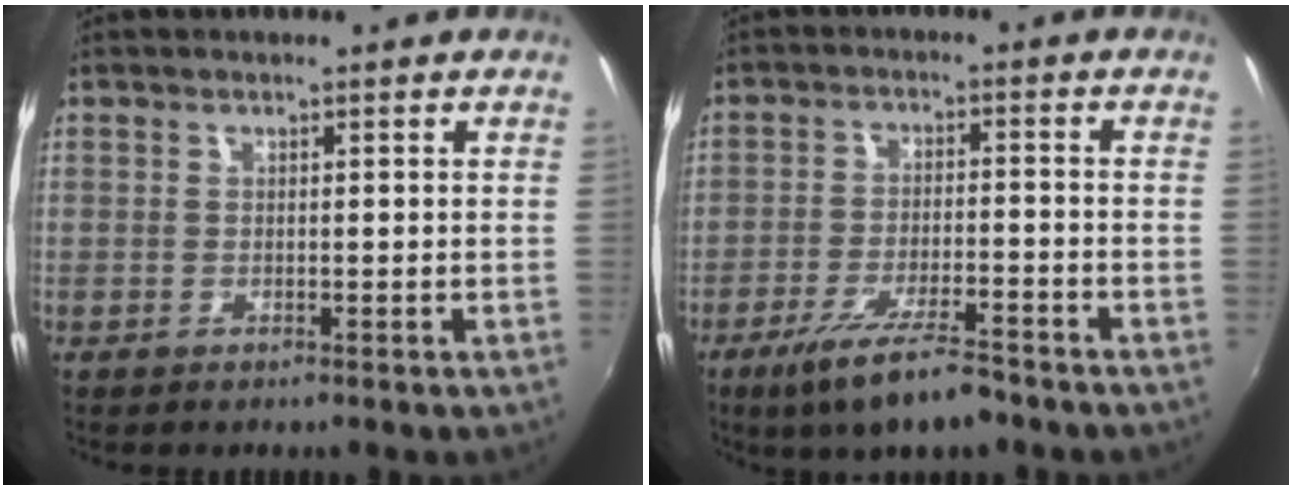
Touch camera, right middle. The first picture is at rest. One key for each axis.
{"total": 9.9, "fx": -7.2, "fy": 2.0, "fz": 6.5, "tx": -0.139, "ty": -0.020, "tz": -0.124}